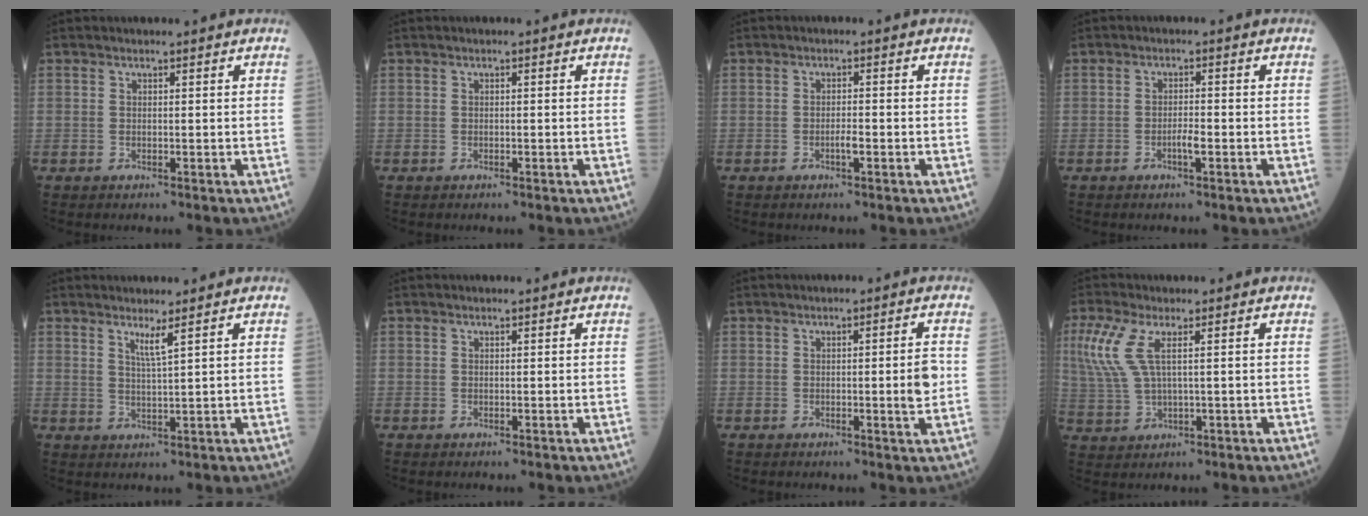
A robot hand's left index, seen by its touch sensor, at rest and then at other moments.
{"total": 0.0}
{"total": 1.4, "force": [-0.8, 0.1, 1.1], "torque": [-0.021, -0.002, -0.016]}
{"total": 1.8, "force": [-1.0, 0.1, 1.5], "torque": [-0.027, -0.002, -0.020]}
{"total": 2.2, "force": [1.4, -0.8, 1.6], "torque": [-0.030, -0.016, 0.029]}
{"total": 0.0}
{"total": 2.9, "force": [-0.4, -0.1, 2.9], "torque": [-0.040, -0.005, -0.007]}
{"total": 6.5, "force": [2.2, 1.6, 5.9], "torque": [-0.164, 0.010, 0.049]}